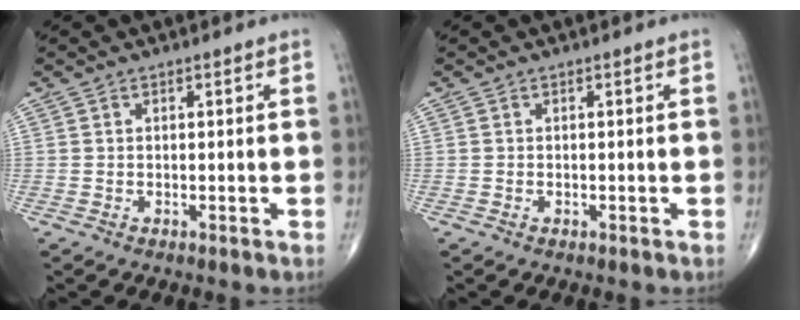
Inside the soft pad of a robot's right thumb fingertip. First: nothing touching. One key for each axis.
{"total": 0.0}